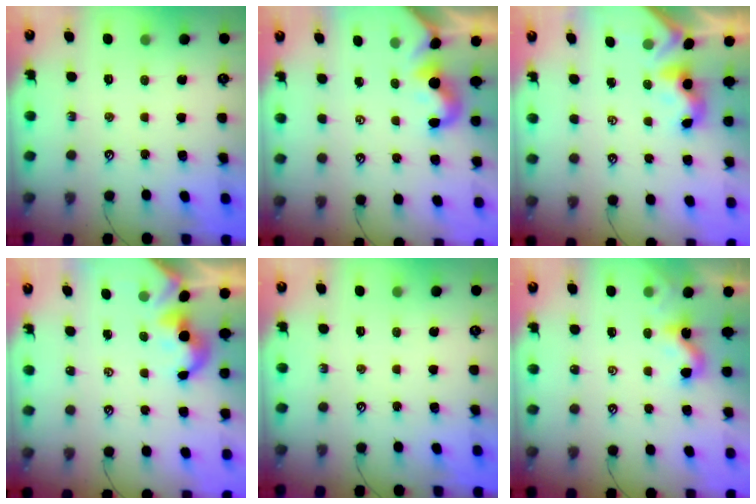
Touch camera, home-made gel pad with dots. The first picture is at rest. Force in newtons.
{"total": 1.2, "press": 1.2, "slide": 0.2}
{"total": 1.0, "press": 0.9, "slide": 0.5}
{"total": 2.1, "press": 2.1, "slide": 0.2}
{"total": 0.0}
{"total": 1.3, "press": 1.2, "slide": 0.5}